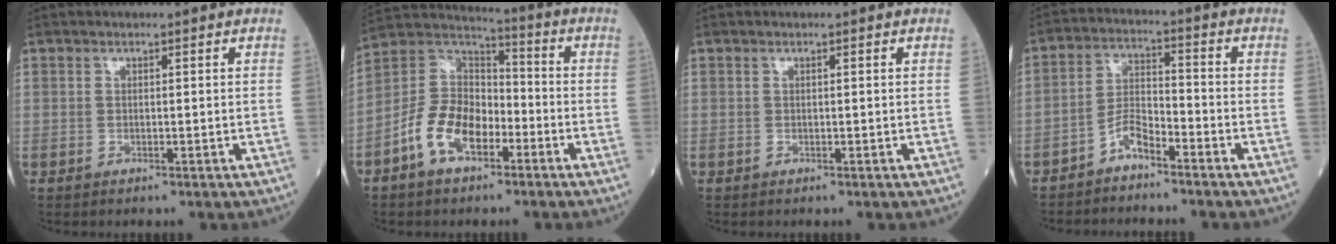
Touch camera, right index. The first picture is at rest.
{"total": 11.1, "force": [-5.2, 6.3, 7.6], "torque": [-0.168, 0.023, -0.099]}
{"total": 0.0}
{"total": 4.4, "force": [-3.5, 1.3, 2.5], "torque": [-0.050, 0.005, -0.066]}